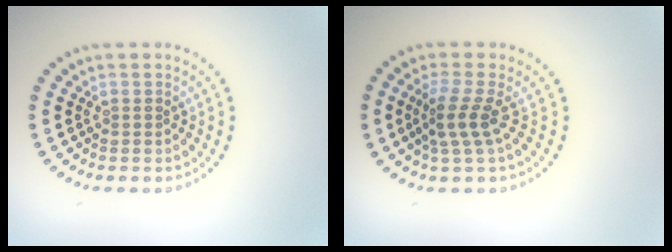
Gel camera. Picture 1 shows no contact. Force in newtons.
{"total": 2.5, "press": 1.9, "slide": 1.7}